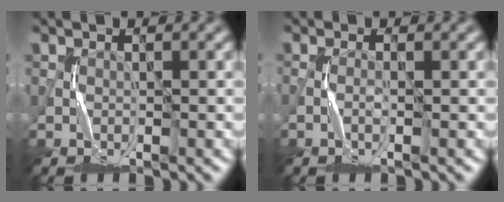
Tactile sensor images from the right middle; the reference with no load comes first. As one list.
[{"total": 1.0, "force": [-0.4, 0.0, 0.9], "torque": [-0.020, 0.004, -0.010]}]